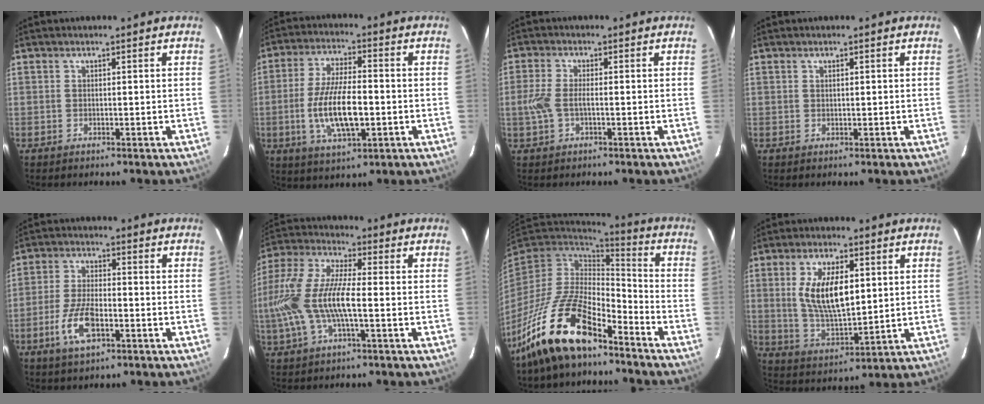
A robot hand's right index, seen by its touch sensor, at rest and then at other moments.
{"total": 12.4, "force": [-2.5, 4.3, 11.4], "torque": [-0.228, -0.008, -0.042]}
{"total": 4.7, "force": [-0.9, 2.0, 4.1], "torque": [-0.094, 0.003, -0.016]}
{"total": 0.6, "force": [0.3, 0.2, 0.5], "torque": [-0.009, 0.003, 0.007]}
{"total": 8.8, "force": [-3.6, 3.4, 7.2], "torque": [-0.156, -0.004, -0.068]}
{"total": 16.2, "force": [-2.8, 4.8, 15.3], "torque": [-0.316, -0.001, -0.056]}
{"total": 18.8, "force": [-13.2, 6.7, 11.6], "torque": [-0.247, -0.016, -0.247]}
{"total": 12.3, "force": [2.5, 5.1, 10.9], "torque": [-0.210, -0.002, 0.056]}